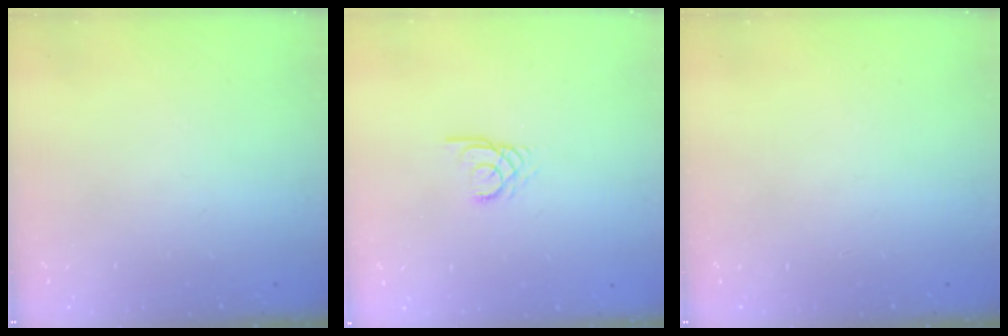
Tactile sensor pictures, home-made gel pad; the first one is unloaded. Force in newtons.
{"total": 2.4, "press": 2.4, "slide": 0.3}
{"total": 0.0}